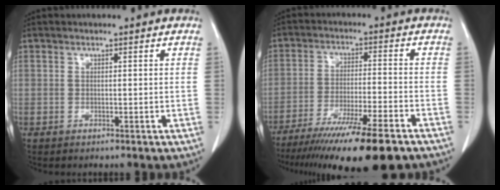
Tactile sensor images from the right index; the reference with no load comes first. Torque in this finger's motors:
{"motor_torque": [1.11, -1.03, 0.46, 0.21]}